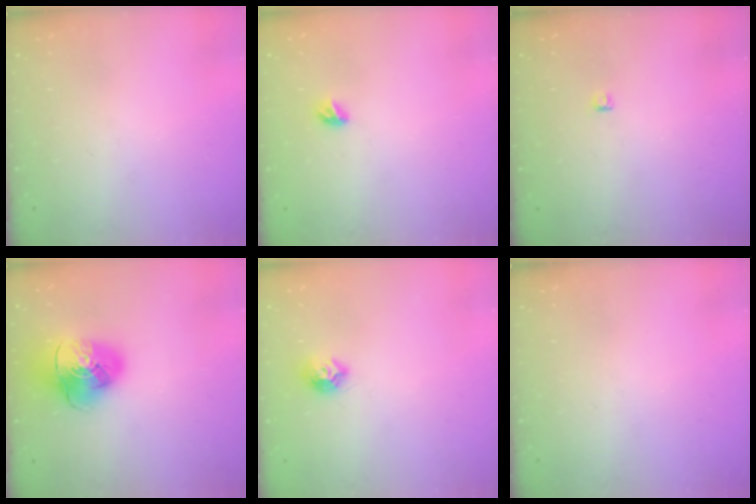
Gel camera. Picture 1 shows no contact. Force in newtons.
{"total": 4.5, "press": 4.4, "slide": 0.9}
{"total": 2.8, "press": 2.7, "slide": 0.3}
{"total": 12.8, "press": 12.6, "slide": 1.9}
{"total": 7.5, "press": 7.5, "slide": 0.7}
{"total": 0.0}